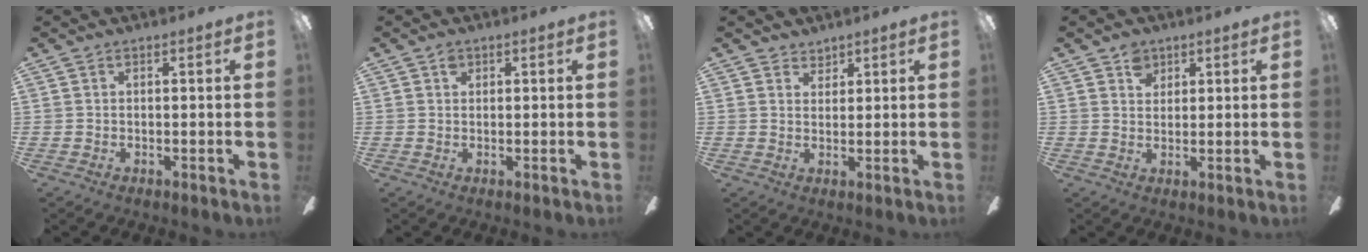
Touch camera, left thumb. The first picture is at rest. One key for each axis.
{"total": 1.7, "fx": 0.9, "fy": 1.2, "fz": 0.8, "tx": -0.009, "ty": 0.000, "tz": 0.015}
{"total": 3.1, "fx": 2.5, "fy": 1.7, "fz": -0.2, "tx": 0.005, "ty": -0.009, "tz": 0.047}
{"total": 4.5, "fx": 2.7, "fy": 3.2, "fz": 1.5, "tx": -0.015, "ty": -0.002, "tz": 0.046}